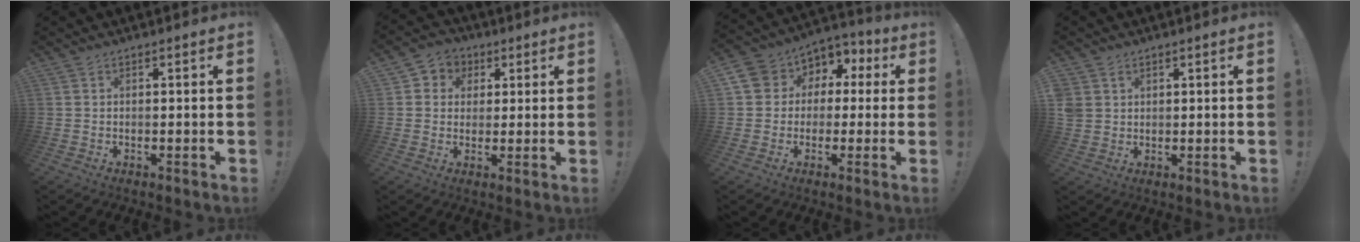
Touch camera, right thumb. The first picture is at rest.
{"total": 5.7, "force": [0.7, 5.4, 1.5], "torque": [-0.013, 0.000, 0.017]}
{"total": 7.7, "force": [0.7, 7.1, 2.7], "torque": [-0.035, -0.006, 0.015]}
{"total": 3.4, "force": [1.6, 2.8, 0.9], "torque": [-0.023, -0.008, 0.031]}